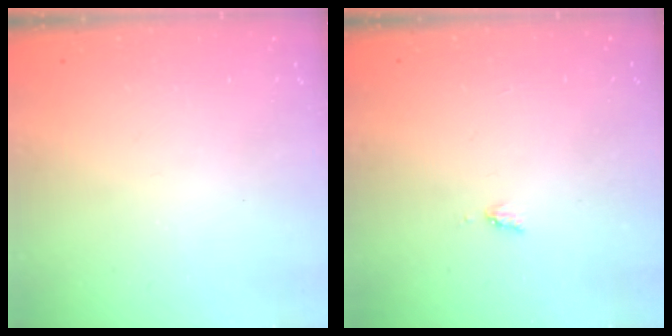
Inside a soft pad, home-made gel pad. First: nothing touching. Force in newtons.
{"total": 3.5, "press": 3.4, "slide": 0.4}